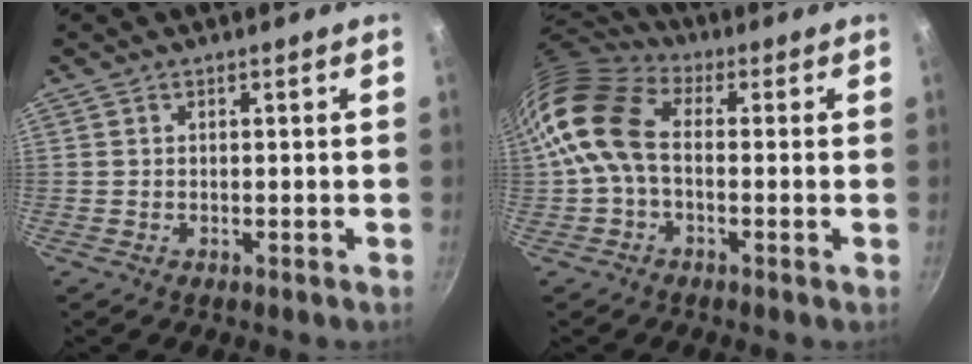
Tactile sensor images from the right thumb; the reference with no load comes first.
{"total": 12.5, "force": [-0.5, 8.3, 9.3], "torque": [-0.168, 0.033, -0.028]}